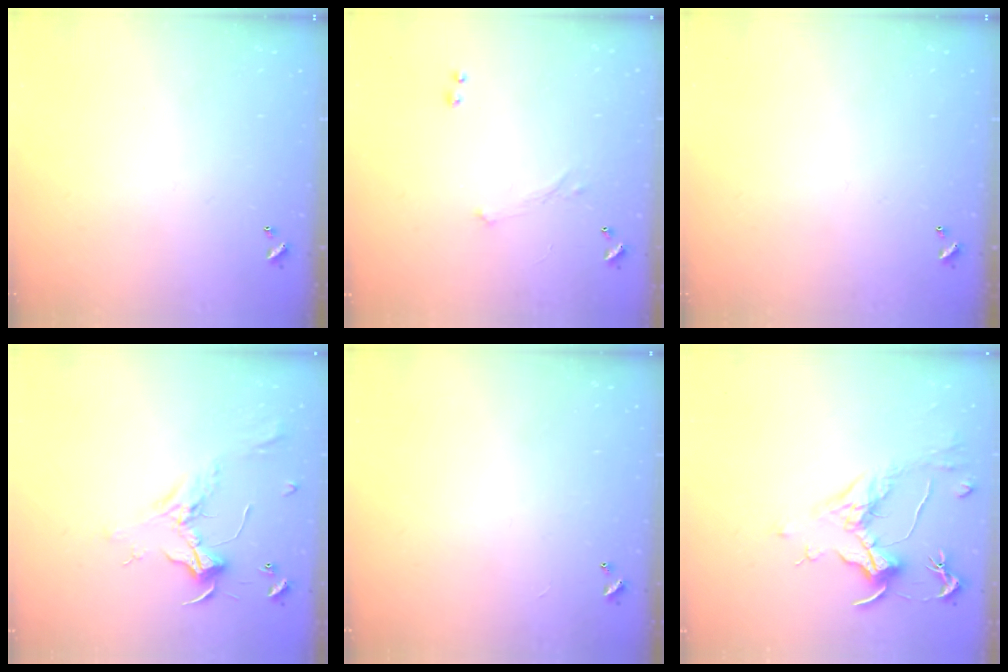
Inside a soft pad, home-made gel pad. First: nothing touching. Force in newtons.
{"total": 0.7, "press": 0.3, "slide": 0.6}
{"total": 0.0}
{"total": 2.3, "press": 2.2, "slide": 0.7}
{"total": 2.6, "press": 2.6, "slide": 0.3}
{"total": 1.8, "press": 1.6, "slide": 0.9}